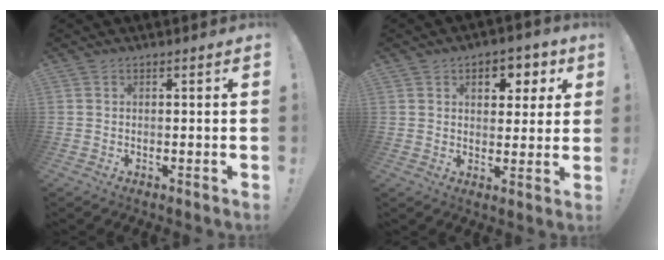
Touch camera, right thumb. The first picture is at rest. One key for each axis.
{"total": 7.5, "fx": 3.0, "fy": 5.3, "fz": 4.5, "tx": -0.041, "ty": -0.014, "tz": 0.047}